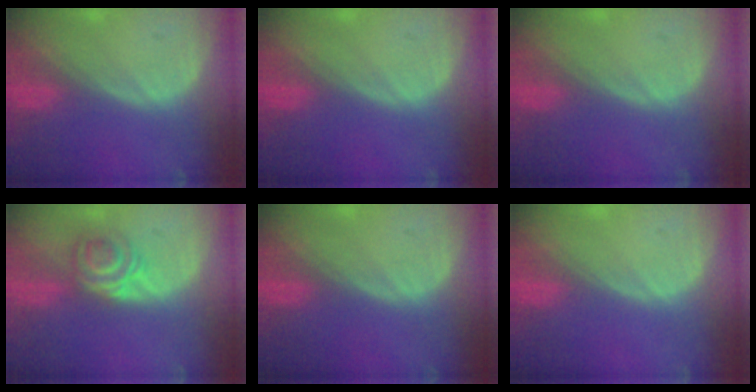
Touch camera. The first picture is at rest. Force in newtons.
{"total": 0.0}
{"total": 0.0}
{"total": 5.9, "press": 4.8, "slide": 3.4}
{"total": 0.0}
{"total": 0.0}